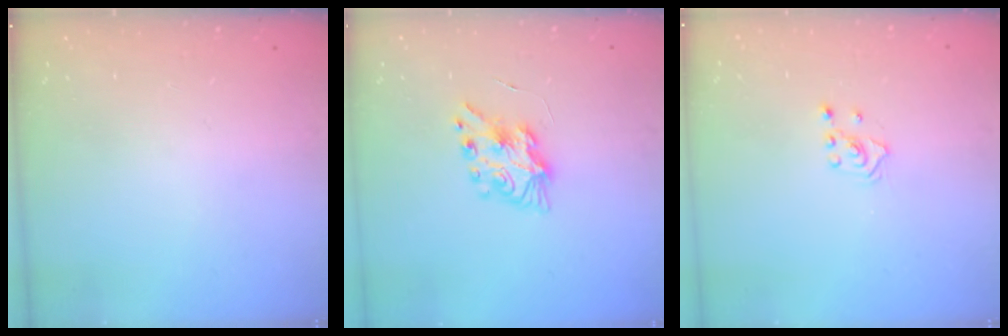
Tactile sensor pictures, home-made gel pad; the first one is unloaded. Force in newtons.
{"total": 8.8, "press": 8.8, "slide": 0.3}
{"total": 2.4, "press": 2.2, "slide": 0.8}